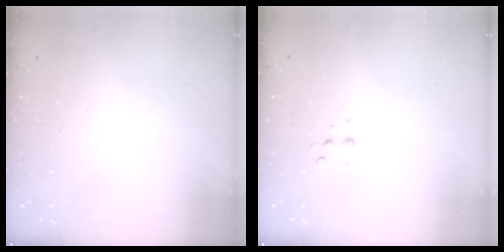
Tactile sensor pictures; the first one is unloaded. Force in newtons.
{"total": 3.1, "press": 3.0, "slide": 0.6}